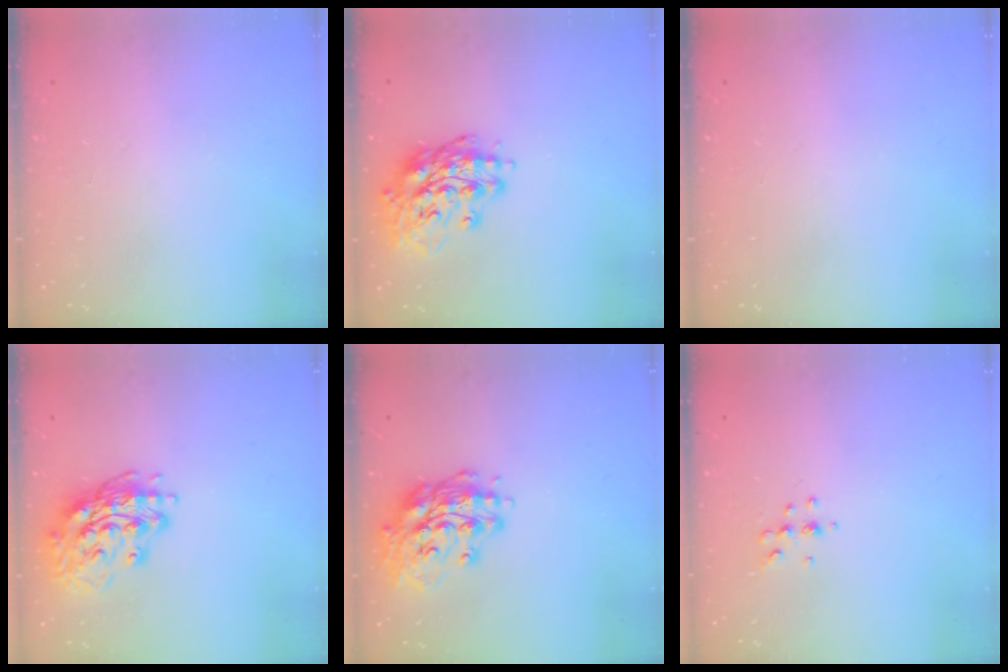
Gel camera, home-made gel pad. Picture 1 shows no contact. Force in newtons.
{"total": 16.0, "press": 15.8, "slide": 2.7}
{"total": 0.0}
{"total": 16.3, "press": 16.1, "slide": 2.8}
{"total": 15.0, "press": 14.7, "slide": 2.6}
{"total": 5.3, "press": 5.1, "slide": 1.5}